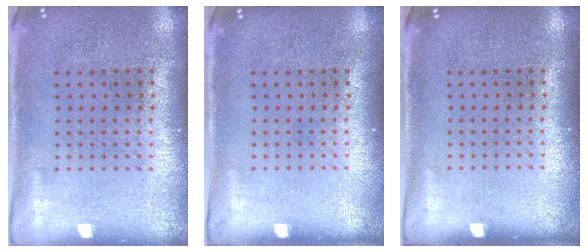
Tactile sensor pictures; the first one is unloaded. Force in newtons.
{"total": 0.0}
{"total": 0.0}